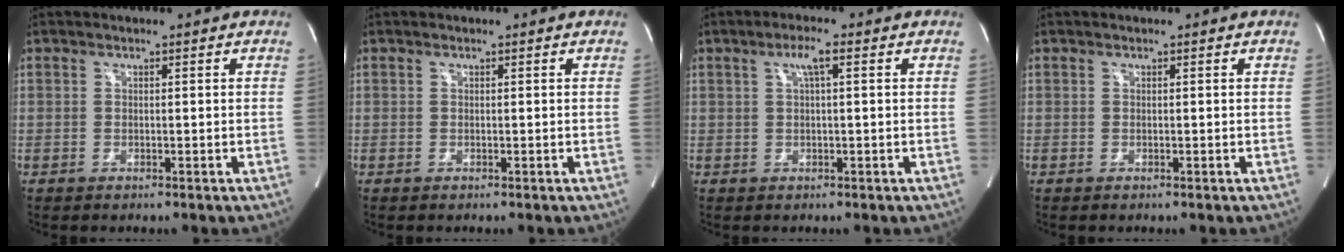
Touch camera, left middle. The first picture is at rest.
{"total": 0.0}
{"total": 2.8, "force": [1.2, 0.2, 2.5], "torque": [-0.049, 0.008, 0.018]}
{"total": 0.0}